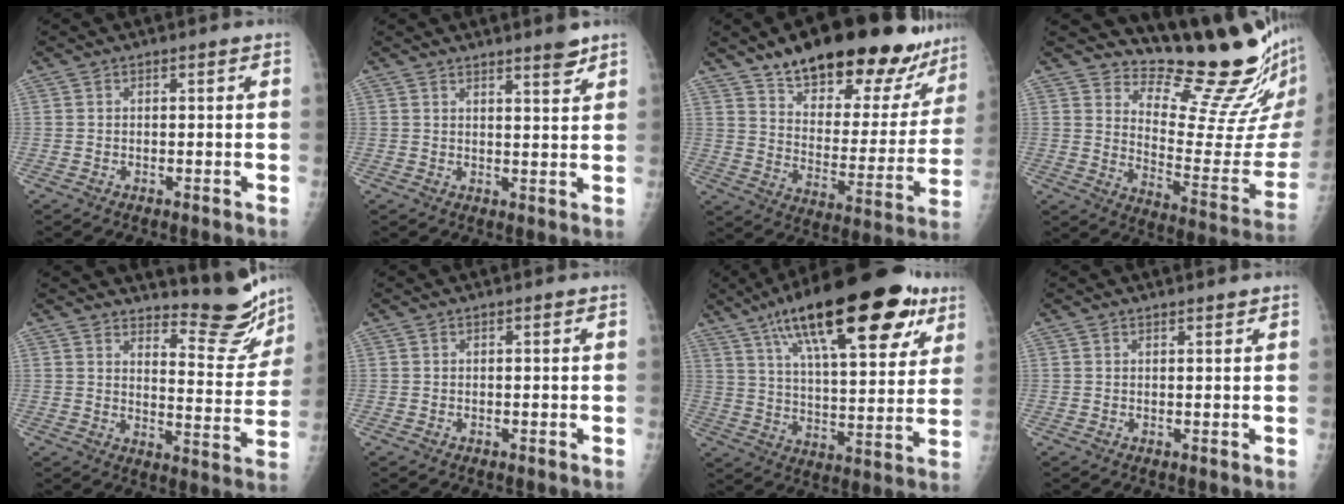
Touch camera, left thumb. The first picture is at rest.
{"total": 3.6, "force": [2.9, 0.4, 2.1], "torque": [-0.023, -0.025, 0.042]}
{"total": 27.2, "force": [21.3, 10.3, 13.5], "torque": [-0.150, -0.090, 0.299]}
{"total": 20.0, "force": [17.4, 3.0, 9.4], "torque": [-0.098, -0.184, 0.241]}
{"total": 11.6, "force": [10.9, 2.3, 3.2], "torque": [-0.018, -0.116, 0.147]}
{"total": 0.0}
{"total": 28.9, "force": [16.1, 10.0, 21.8], "torque": [-0.312, -0.021, 0.250]}
{"total": 0.8, "force": [0.7, 0.1, 0.2], "torque": [-0.003, -0.006, 0.013]}